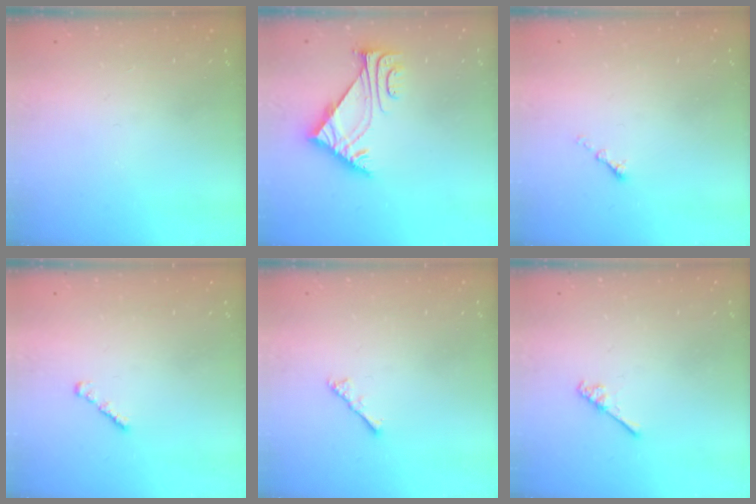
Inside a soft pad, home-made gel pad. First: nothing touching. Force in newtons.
{"total": 6.3, "press": 6.3, "slide": 0.9}
{"total": 1.1, "press": 1.0, "slide": 0.5}
{"total": 1.6, "press": 1.5, "slide": 0.5}
{"total": 2.1, "press": 2.1, "slide": 0.5}
{"total": 2.6, "press": 2.6, "slide": 0.3}